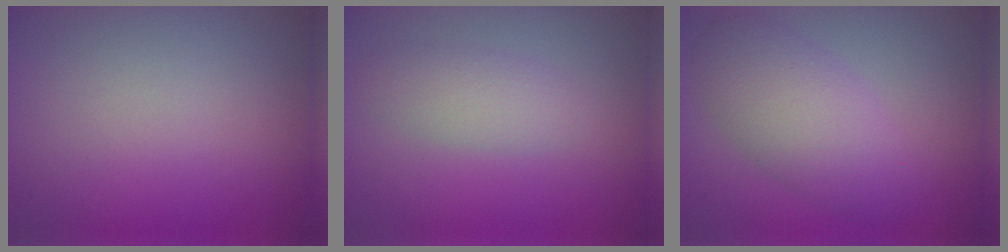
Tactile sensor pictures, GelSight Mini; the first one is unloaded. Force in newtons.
{"total": 2.5, "press": 2.5, "slide": 0.1}
{"total": 5.1, "press": 5.1, "slide": 0.3}